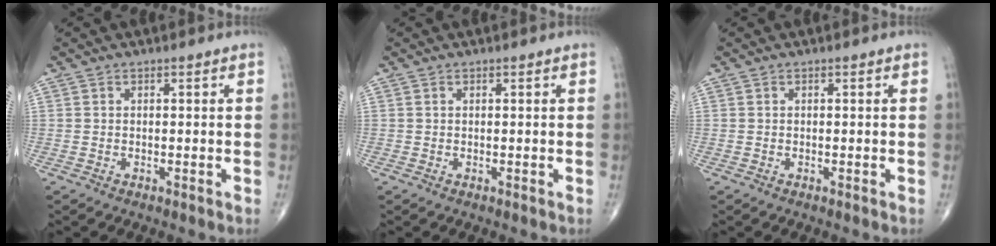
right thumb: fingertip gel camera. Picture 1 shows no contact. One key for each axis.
{"total": 0.0}
{"total": 0.0}